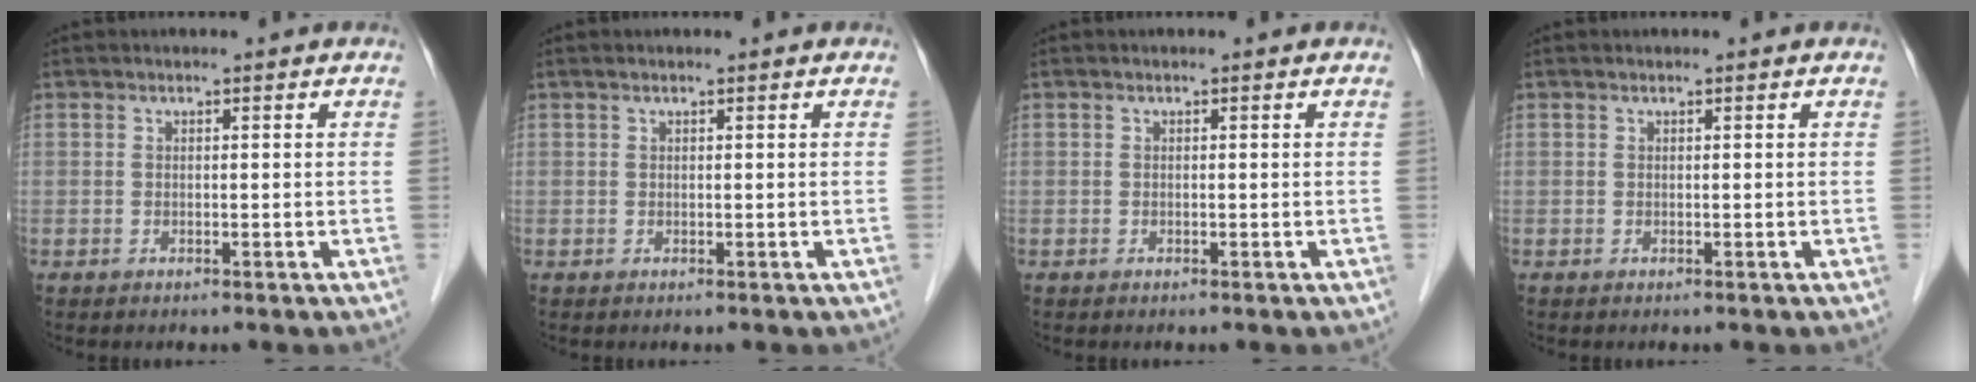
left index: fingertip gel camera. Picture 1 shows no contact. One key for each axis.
{"total": 0.0}
{"total": 0.0}
{"total": 0.0}